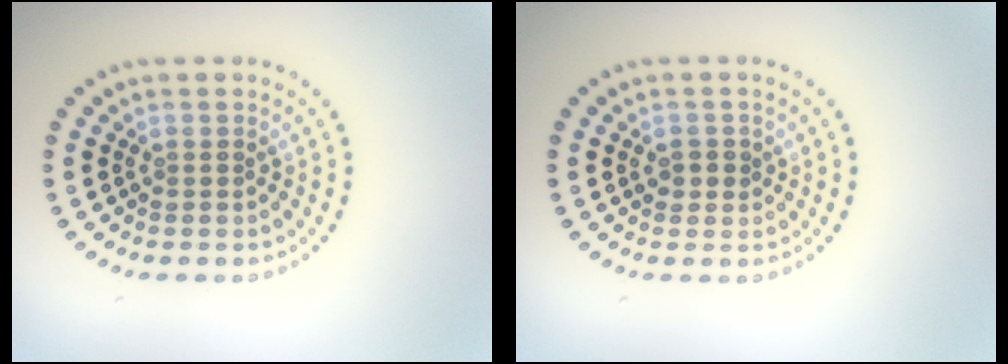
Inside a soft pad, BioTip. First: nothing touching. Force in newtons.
{"total": 1.3, "press": 1.2, "slide": 0.5}